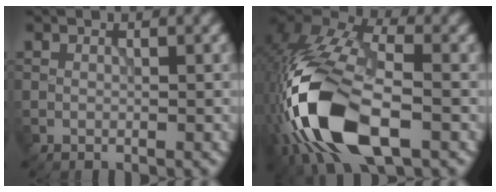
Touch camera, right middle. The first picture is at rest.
{"total": 14.8, "force": [-5.2, 7.6, 11.5], "torque": [-0.248, -0.011, -0.099]}